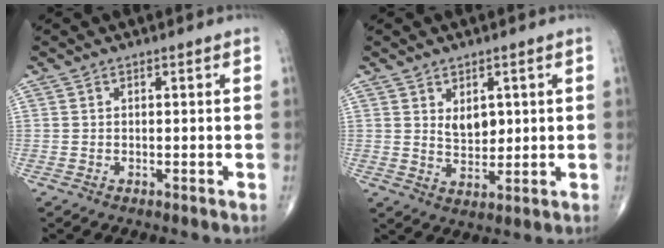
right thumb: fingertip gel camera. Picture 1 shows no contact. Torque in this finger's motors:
{"motor_torque": [0.32, 1.06, 0.08, 0.19, 0.12]}